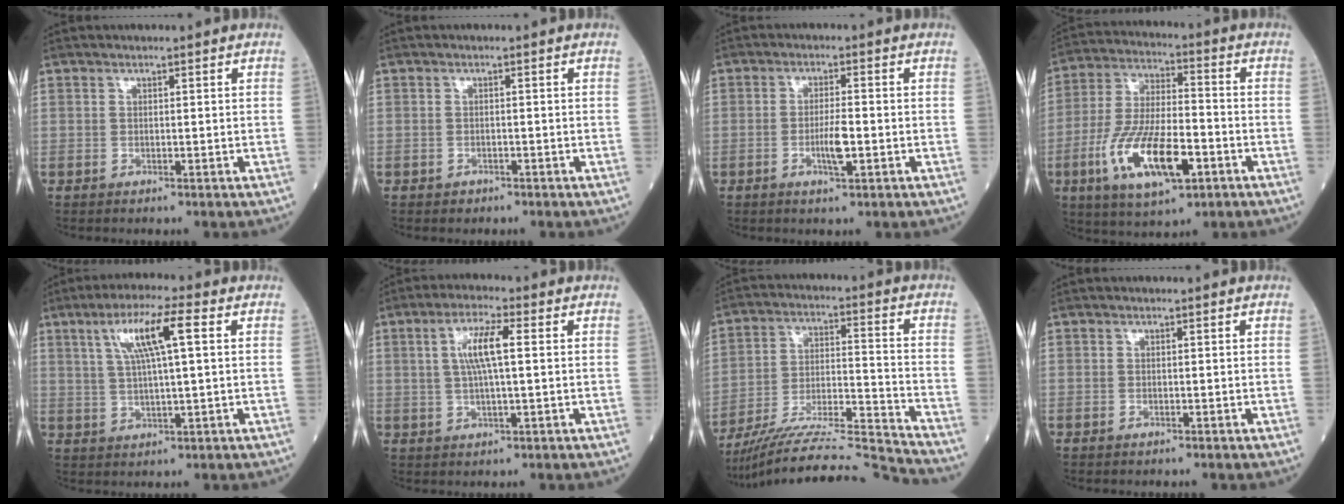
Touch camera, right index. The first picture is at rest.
{"total": 0.9, "force": [-0.6, 0.6, 0.1], "torque": [-0.001, 0.003, -0.009]}
{"total": 3.9, "force": [-1.2, 0.4, 3.7], "torque": [-0.071, -0.002, -0.021]}
{"total": 15.2, "force": [-5.8, 4.6, 13.3], "torque": [-0.268, -0.009, -0.101]}
{"total": 8.6, "force": [2.9, 0.6, 8.1], "torque": [-0.153, 0.016, 0.053]}
{"total": 6.4, "force": [1.2, 0.8, 6.2], "torque": [-0.126, 0.007, 0.022]}
{"total": 18.4, "force": [-17.7, -3.3, 3.9], "torque": [-0.061, 0.004, -0.290]}
{"total": 0.0}